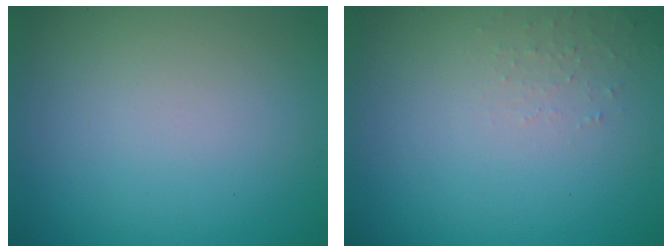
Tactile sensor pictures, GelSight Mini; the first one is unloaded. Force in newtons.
{"total": 1.1, "press": 1.0, "slide": 0.2}